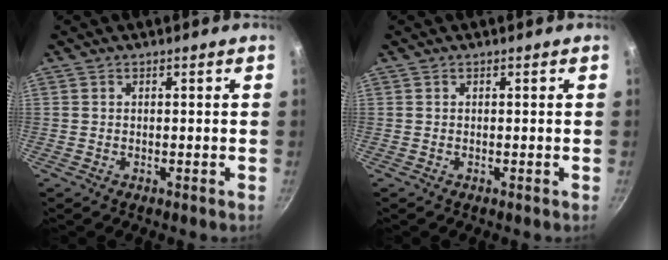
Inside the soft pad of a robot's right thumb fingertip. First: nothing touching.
{"total": 0.0}